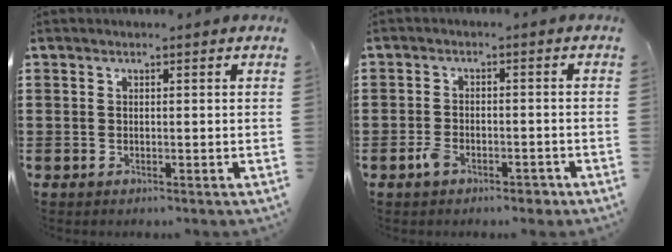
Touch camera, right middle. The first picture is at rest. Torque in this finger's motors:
{"motor_torque": [0.75, -0.53, 0.03, 0.04]}